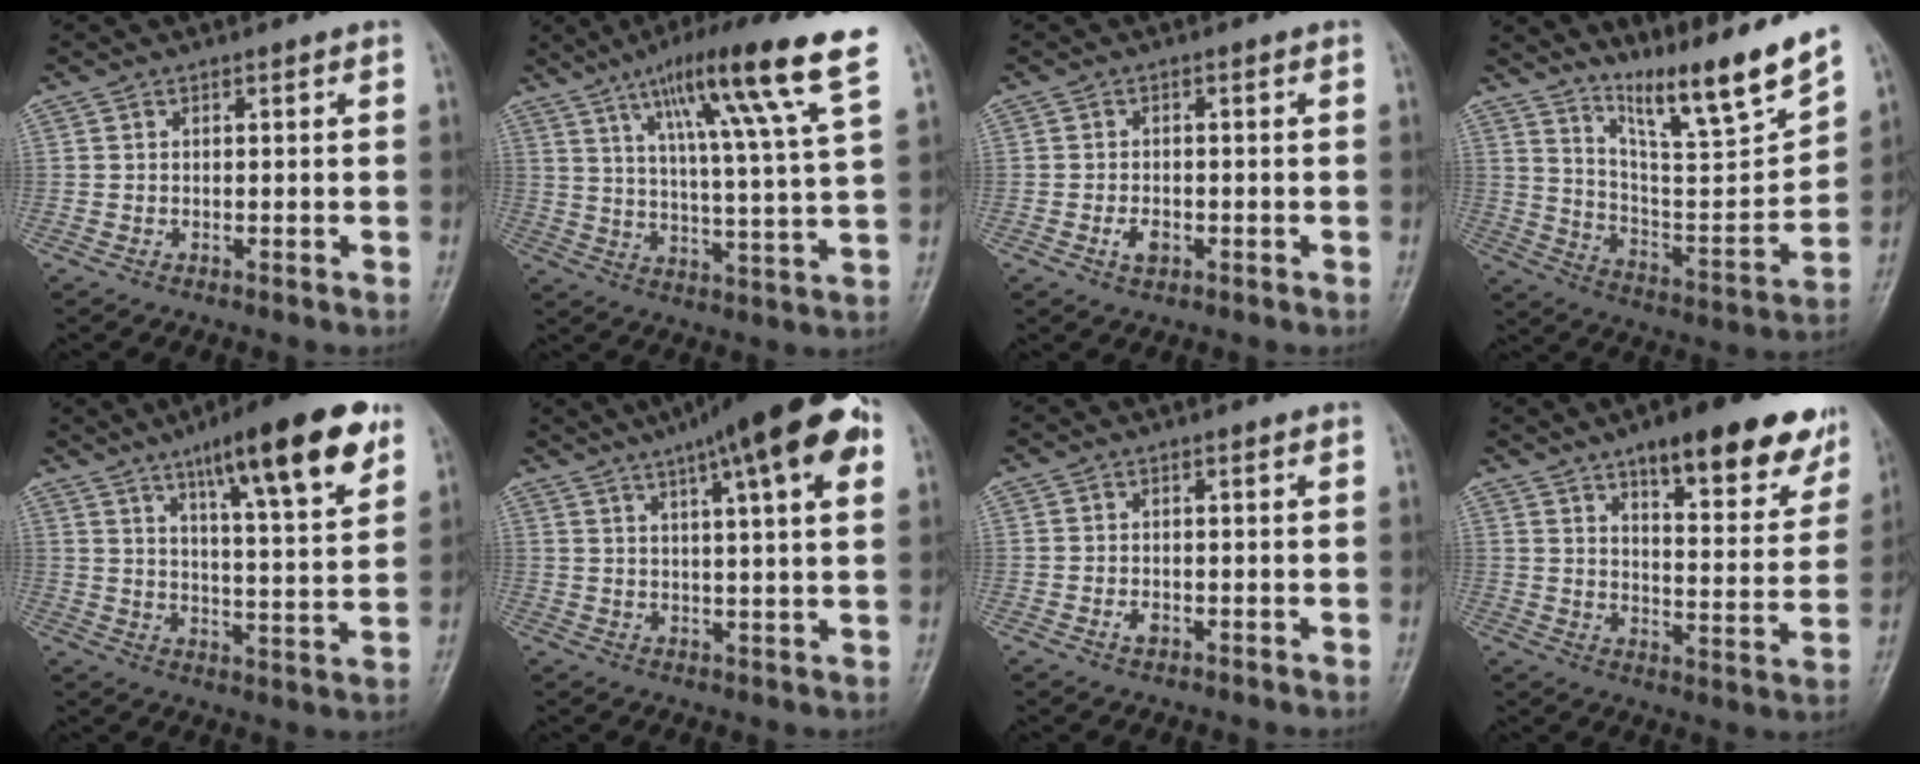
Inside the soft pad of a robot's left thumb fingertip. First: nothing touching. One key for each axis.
{"total": 18.5, "fx": 10.6, "fy": 0.9, "fz": 15.1, "tx": -0.229, "ty": -0.039, "tz": 0.157}
{"total": 2.6, "fx": -1.0, "fy": 1.5, "fz": 1.8, "tx": -0.031, "ty": 0.005, "tz": -0.016}
{"total": 16.3, "fx": 13.2, "fy": 0.3, "fz": 9.6, "tx": -0.133, "ty": -0.089, "tz": 0.236}
{"total": 19.1, "fx": 11.0, "fy": 3.9, "fz": 15.1, "tx": -0.199, "ty": -0.040, "tz": 0.167}
{"total": 19.3, "fx": 9.9, "fy": 4.1, "fz": 16.1, "tx": -0.228, "ty": 0.007, "tz": 0.137}
{"total": 1.4, "fx": -0.5, "fy": 0.8, "fz": 1.1, "tx": -0.017, "ty": 0.004, "tz": -0.007}
{"total": 19.3, "fx": 12.5, "fy": 6.0, "fz": 13.4, "tx": -0.138, "ty": -0.054, "tz": 0.174}